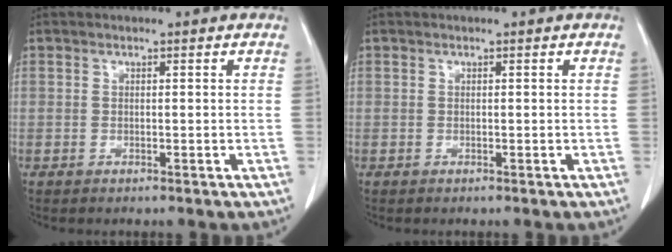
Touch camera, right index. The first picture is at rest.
{"total": 0.0}